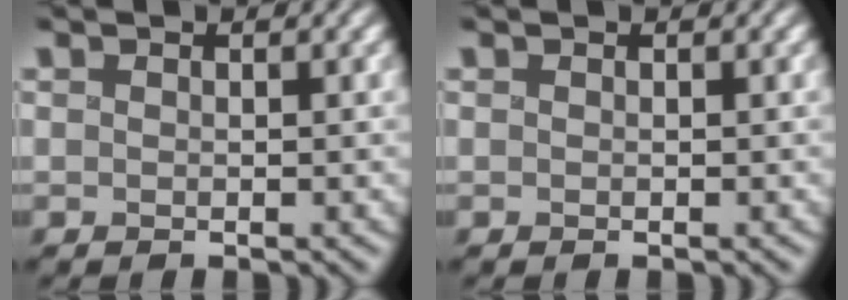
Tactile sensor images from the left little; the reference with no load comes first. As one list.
[{"total": 0.0}]